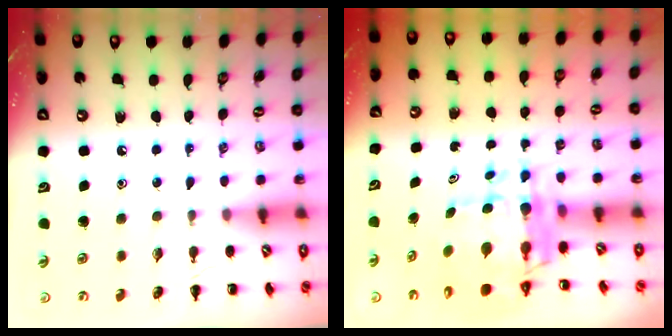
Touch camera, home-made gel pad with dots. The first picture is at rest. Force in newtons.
{"total": 8.1, "press": 7.7, "slide": 2.5}